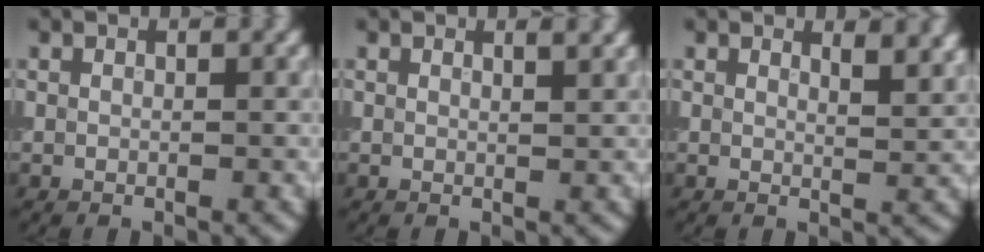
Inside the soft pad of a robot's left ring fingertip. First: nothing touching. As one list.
[{"total": 1.3, "force": [1.0, 0.4, 0.8], "torque": [-0.003, 0.002, 0.010]}, {"total": 3.2, "force": [2.0, 1.2, 2.1], "torque": [-0.010, 0.006, 0.024]}]